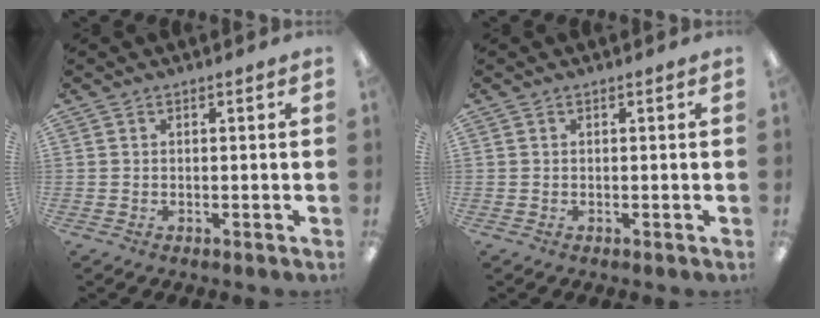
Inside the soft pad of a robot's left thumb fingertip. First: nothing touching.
{"total": 0.0}